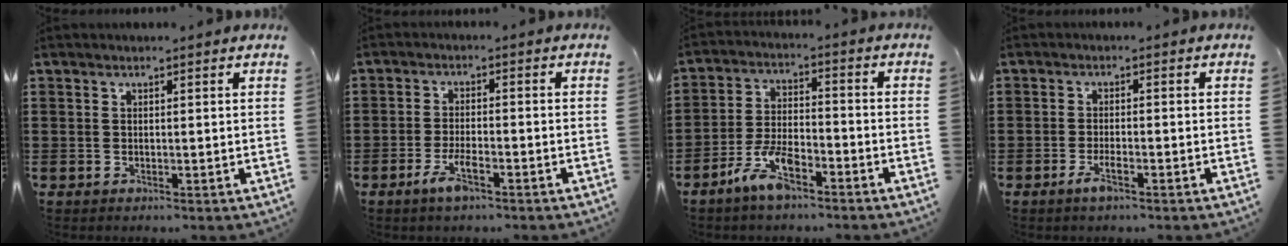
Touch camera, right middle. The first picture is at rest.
{"total": 4.5, "force": [-2.5, 1.3, 3.5], "torque": [-0.077, -0.001, -0.050]}
{"total": 7.2, "force": [-4.8, 2.6, 4.7], "torque": [-0.108, 0.005, -0.094]}
{"total": 2.7, "force": [-1.6, 0.7, 2.1], "torque": [-0.049, -0.003, -0.033]}